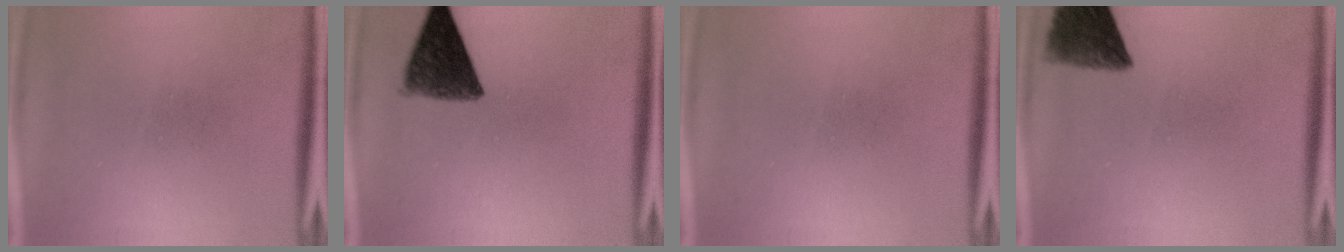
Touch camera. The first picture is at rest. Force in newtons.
{"total": 9.3}
{"total": 0.0}
{"total": 8.8}